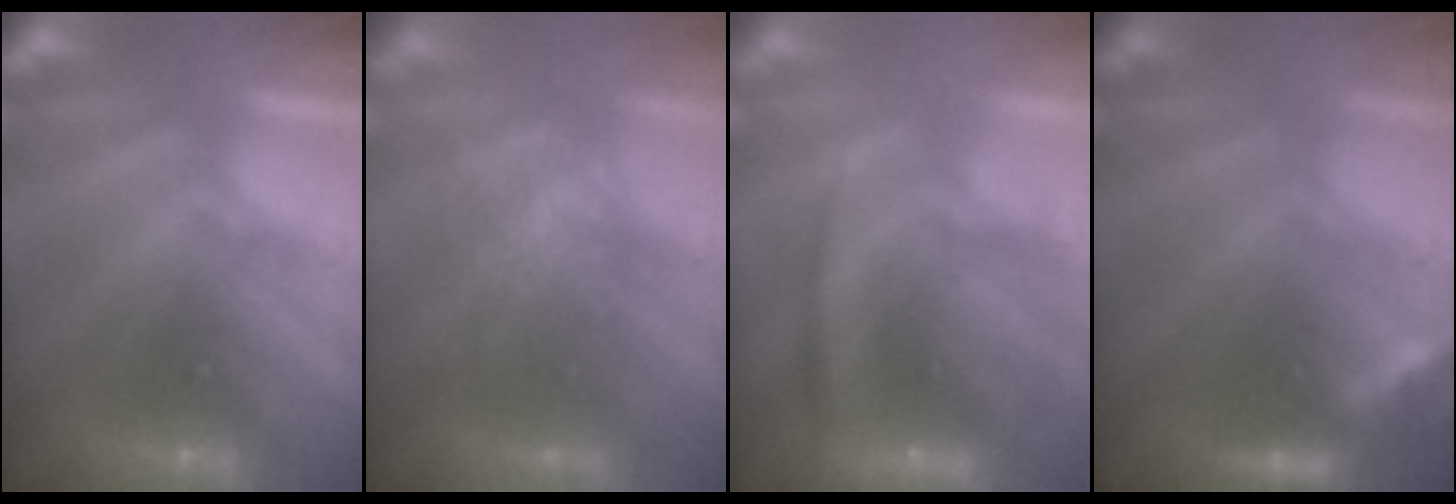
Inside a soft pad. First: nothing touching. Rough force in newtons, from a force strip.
{"total": 8.7}
{"total": 7.7}
{"total": 2.3}